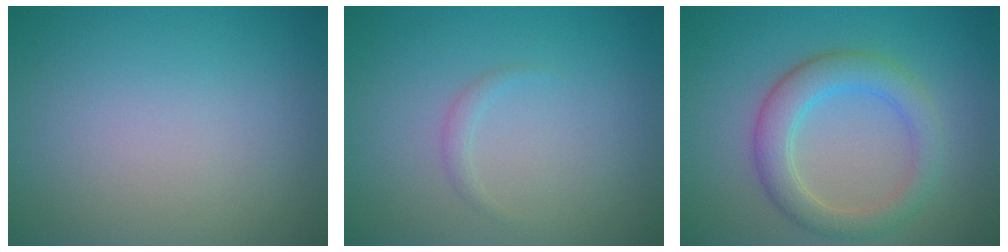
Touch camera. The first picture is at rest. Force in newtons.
{"total": 0.8, "press": 0.8, "slide": 0.0}
{"total": 4.2, "press": 4.2, "slide": 0.3}